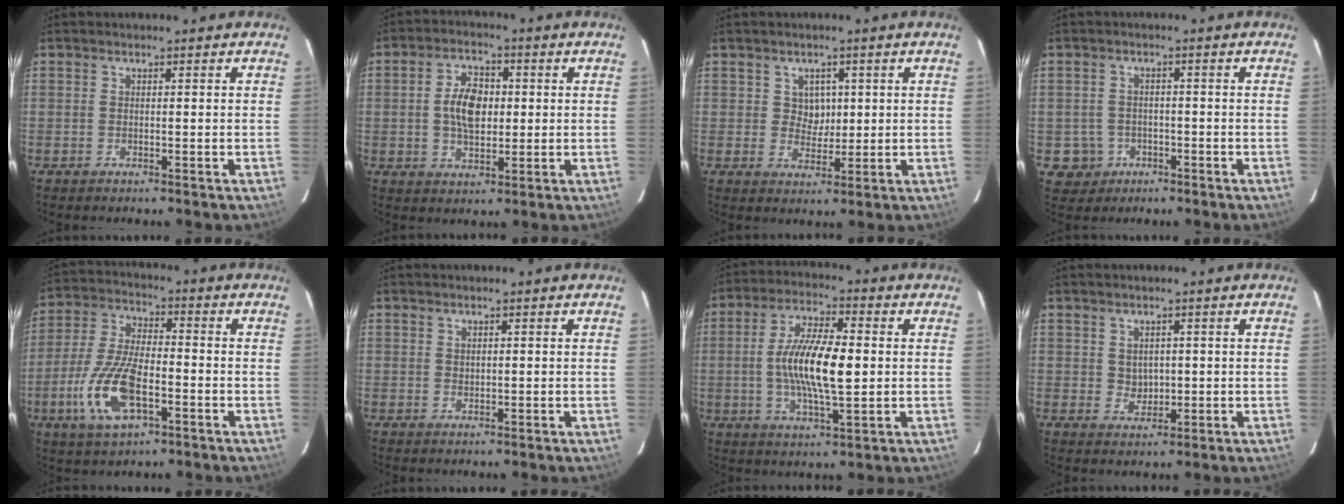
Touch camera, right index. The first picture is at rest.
{"total": 7.4, "force": [0.3, 4.2, 6.0], "torque": [-0.113, 0.010, 0.008]}
{"total": 0.6, "force": [0.1, 0.6, 0.1], "torque": [-0.001, 0.002, 0.002]}
{"total": 4.9, "force": [-1.7, 4.6, 0.3], "torque": [-0.018, 0.015, -0.020]}
{"total": 13.9, "force": [-5.1, 5.7, 11.7], "torque": [-0.255, -0.008, -0.094]}
{"total": 0.7, "force": [0.3, 0.6, 0.3], "torque": [-0.004, 0.003, 0.007]}
{"total": 12.6, "force": [-0.1, 3.8, 12.1], "torque": [-0.229, 0.005, -0.002]}
{"total": 2.9, "force": [0.5, 2.7, 1.1], "torque": [-0.016, 0.005, 0.015]}